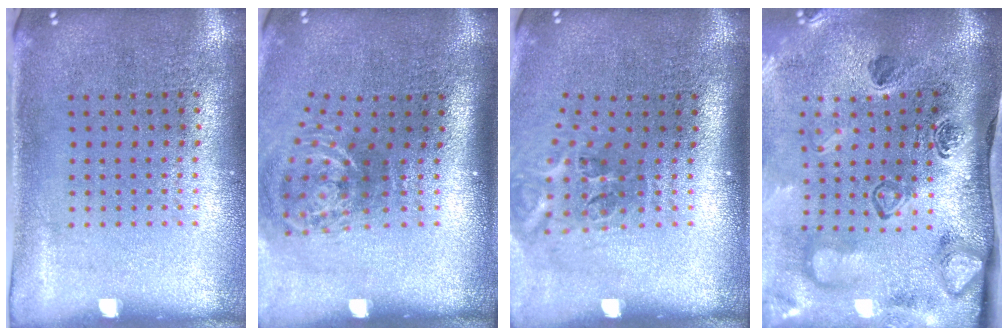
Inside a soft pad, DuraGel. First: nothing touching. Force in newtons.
{"total": 2.1, "press": 1.3, "slide": 1.7}
{"total": 2.2, "press": 1.4, "slide": 1.7}
{"total": 4.3, "press": 3.0, "slide": 3.1}